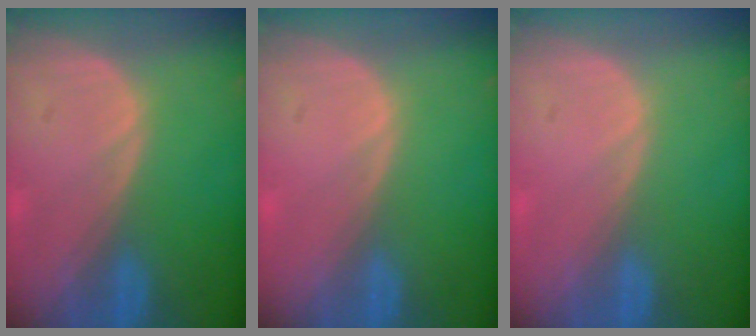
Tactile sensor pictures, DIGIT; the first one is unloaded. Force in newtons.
{"total": 0.0}
{"total": 0.0}